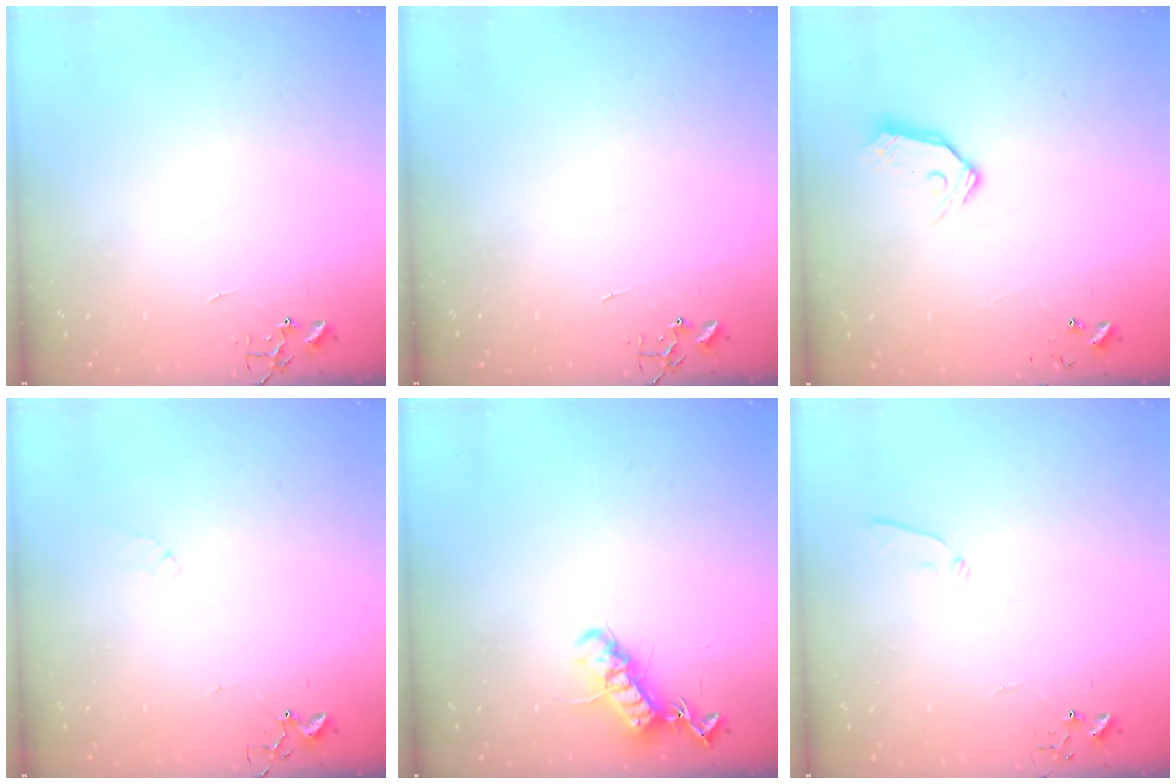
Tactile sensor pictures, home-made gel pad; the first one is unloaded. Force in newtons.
{"total": 0.0}
{"total": 10.1, "press": 10.1, "slide": 1.2}
{"total": 5.5, "press": 5.5, "slide": 0.8}
{"total": 13.3, "press": 13.3, "slide": 0.9}
{"total": 5.6, "press": 5.6, "slide": 0.6}